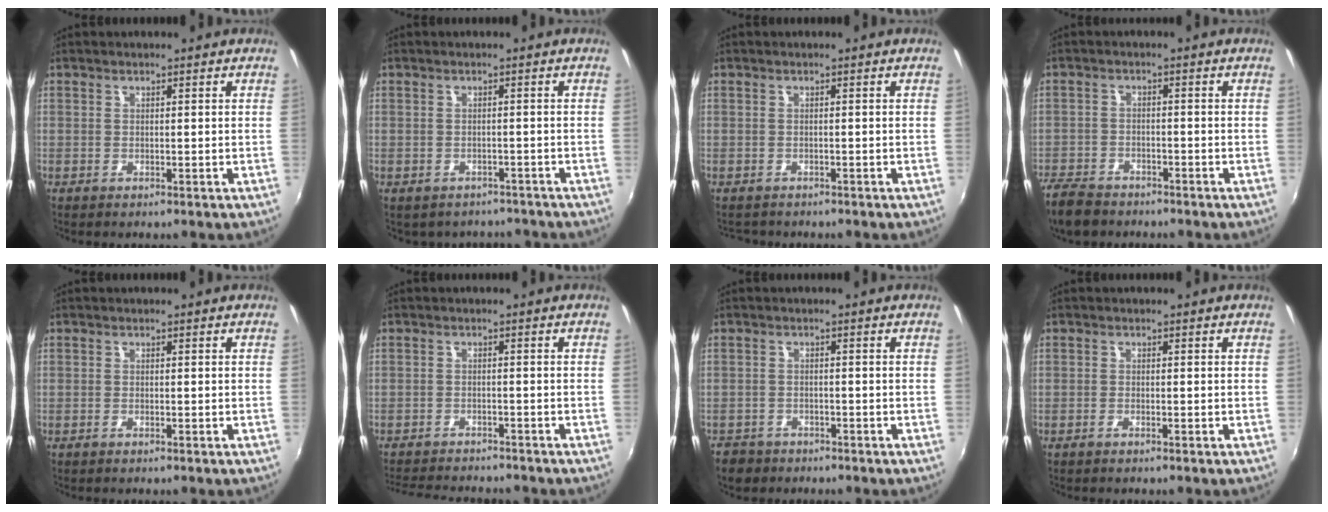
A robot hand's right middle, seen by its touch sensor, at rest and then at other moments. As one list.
[{"total": 4.9, "force": [-4.0, 2.6, 1.1], "torque": [-0.025, -0.013, -0.049]}, {"total": 2.2, "force": [-2.0, 0.9, 0.3], "torque": [-0.011, -0.011, -0.030]}, {"total": 8.1, "force": [-6.6, 3.8, 2.7], "torque": [-0.087, -0.012, -0.121]}, {"total": 0.5, "force": [-0.4, -0.1, 0.3], "torque": [-0.003, -0.001, -0.011]}, {"total": 9.6, "force": [-8.9, 2.0, 3.1], "torque": [-0.082, -0.011, -0.138]}, {"total": 4.4, "force": [-3.3, 2.8, 0.9], "torque": [-0.034, -0.004, -0.057]}, {"total": 0.8, "force": [-0.7, 0.0, 0.4], "torque": [-0.009, -0.001, -0.016]}]